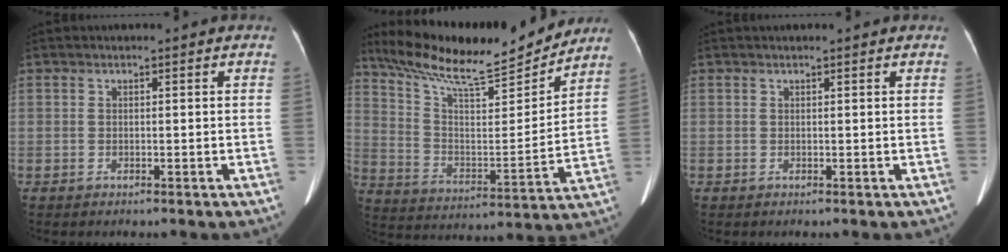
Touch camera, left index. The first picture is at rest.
{"total": 19.5, "force": [17.4, 2.5, 8.3], "torque": [-0.149, -0.006, 0.282]}
{"total": 2.3, "force": [2.1, 0.1, 1.0], "torque": [-0.012, 0.026, 0.025]}